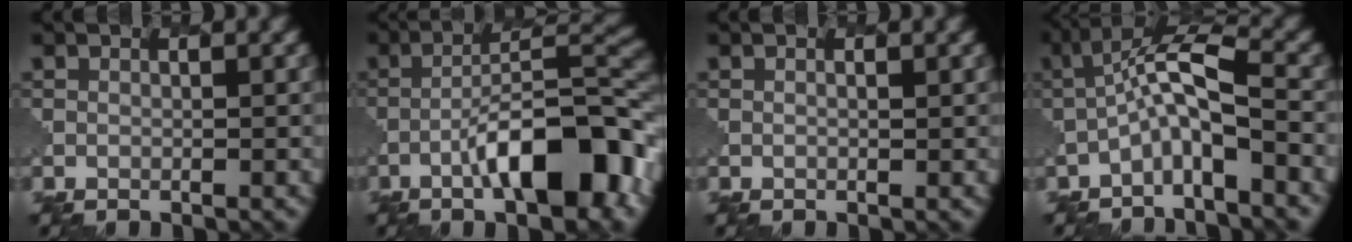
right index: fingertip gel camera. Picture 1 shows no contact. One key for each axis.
{"total": 10.0, "fx": -4.6, "fy": 2.6, "fz": 8.4, "tx": -0.126, "ty": 0.020, "tz": -0.069}
{"total": 0.0}
{"total": 4.6, "fx": -1.8, "fy": 1.0, "fz": 4.1, "tx": -0.079, "ty": 0.019, "tz": -0.038}